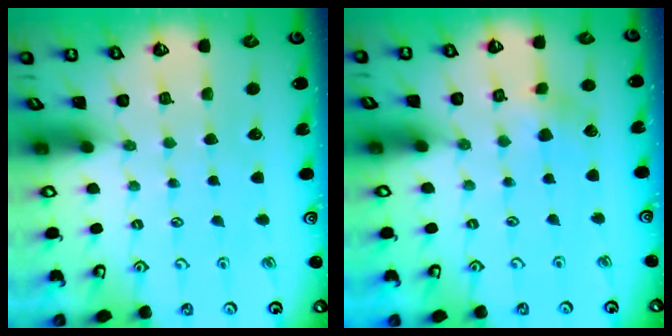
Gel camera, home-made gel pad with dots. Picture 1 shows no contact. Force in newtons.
{"total": 3.7, "press": 3.6, "slide": 0.5}